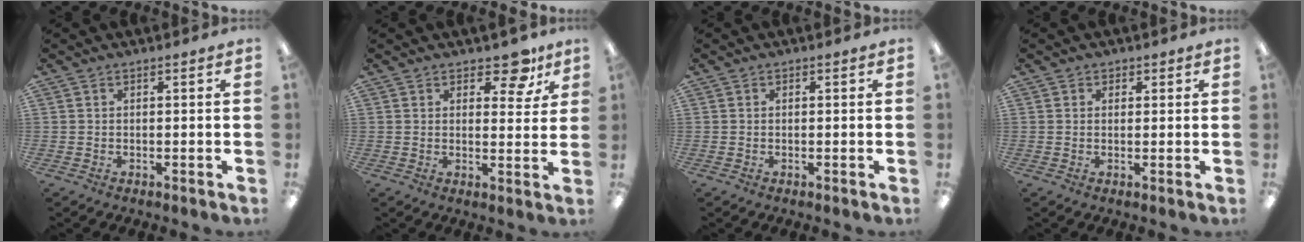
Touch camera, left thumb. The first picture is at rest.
{"total": 7.6, "force": [5.2, 3.7, 4.2], "torque": [-0.038, -0.030, 0.085]}
{"total": 0.0}
{"total": 1.3, "force": [0.7, 1.1, 0.1], "torque": [0.005, -0.001, 0.010]}